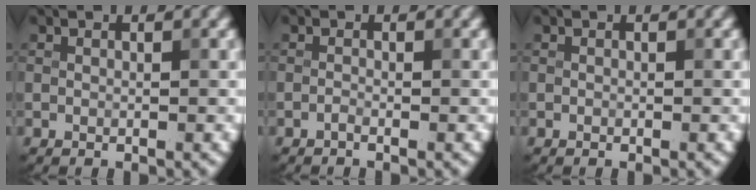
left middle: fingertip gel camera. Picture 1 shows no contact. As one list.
[{"total": 0.5, "force": [-0.4, 0.1, 0.3], "torque": [-0.006, 0.001, -0.010]}, {"total": 0.0}]